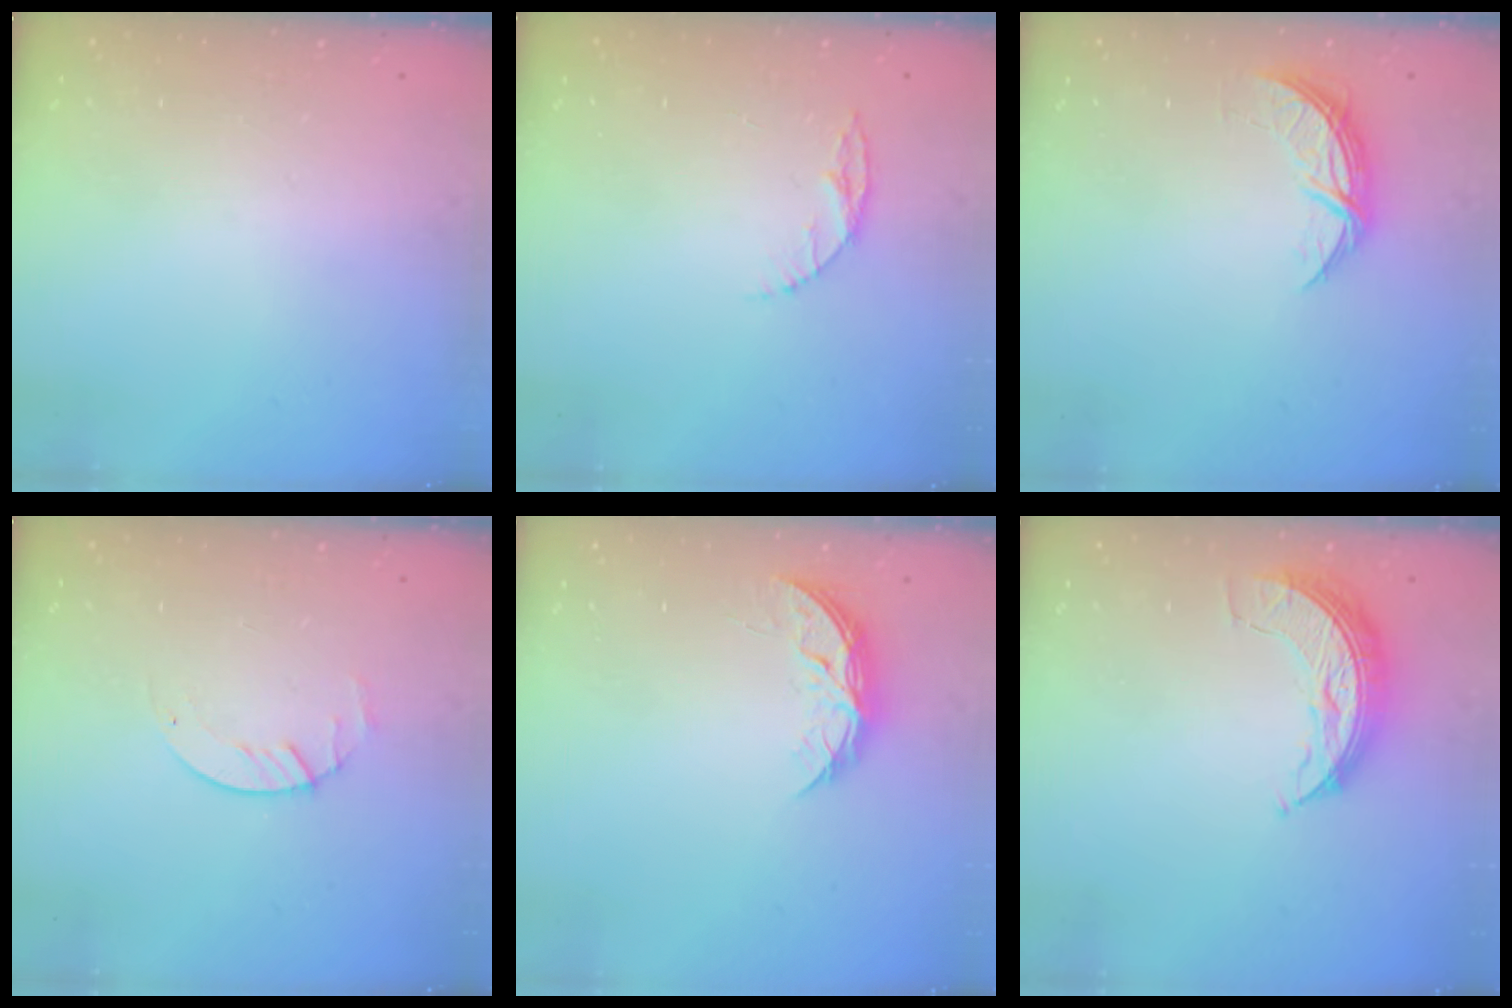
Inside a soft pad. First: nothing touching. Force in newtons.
{"total": 5.0, "press": 5.0, "slide": 0.5}
{"total": 6.9, "press": 6.9, "slide": 0.5}
{"total": 1.4, "press": 1.4, "slide": 0.2}
{"total": 5.4, "press": 5.4, "slide": 0.5}
{"total": 8.3, "press": 8.3, "slide": 0.5}